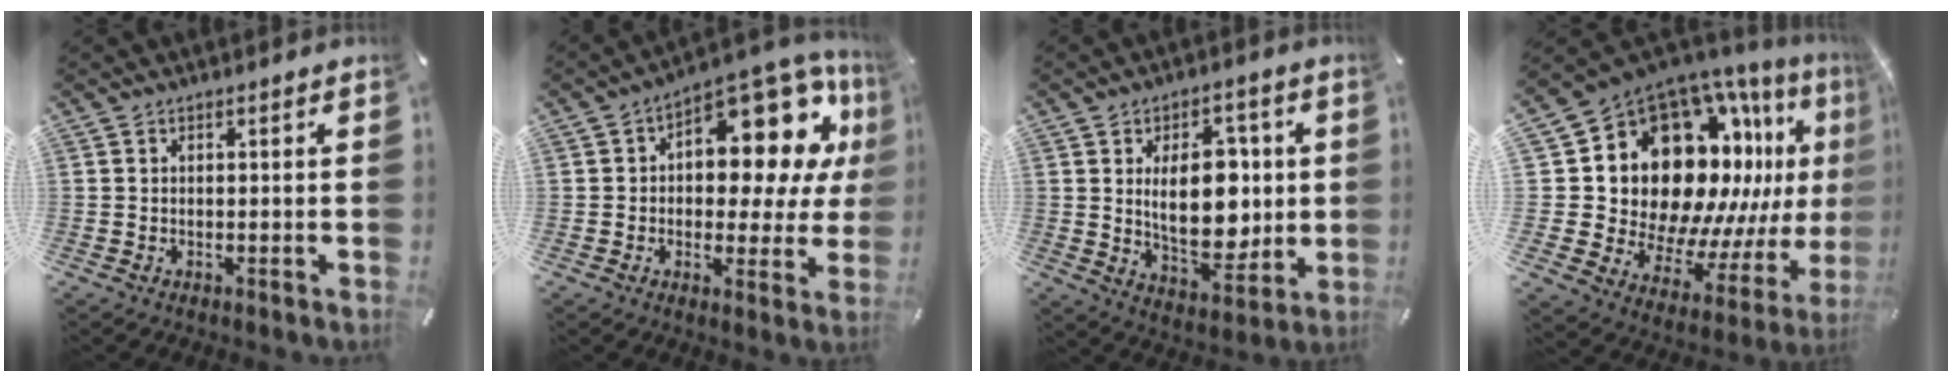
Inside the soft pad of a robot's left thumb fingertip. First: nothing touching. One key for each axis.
{"total": 16.1, "fx": 7.6, "fy": 8.7, "fz": 11.2, "tx": -0.141, "ty": -0.072, "tz": 0.125}
{"total": 15.6, "fx": 1.9, "fy": 9.6, "fz": 12.2, "tx": -0.188, "ty": -0.009, "tz": 0.027}
{"total": 22.6, "fx": 8.9, "fy": 16.0, "fz": 13.1, "tx": -0.220, "ty": -0.109, "tz": 0.188}